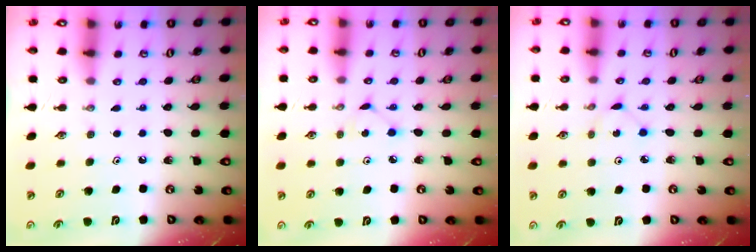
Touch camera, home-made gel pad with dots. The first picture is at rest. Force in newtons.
{"total": 3.2, "press": 3.2, "slide": 0.5}
{"total": 1.3, "press": 1.3, "slide": 0.1}